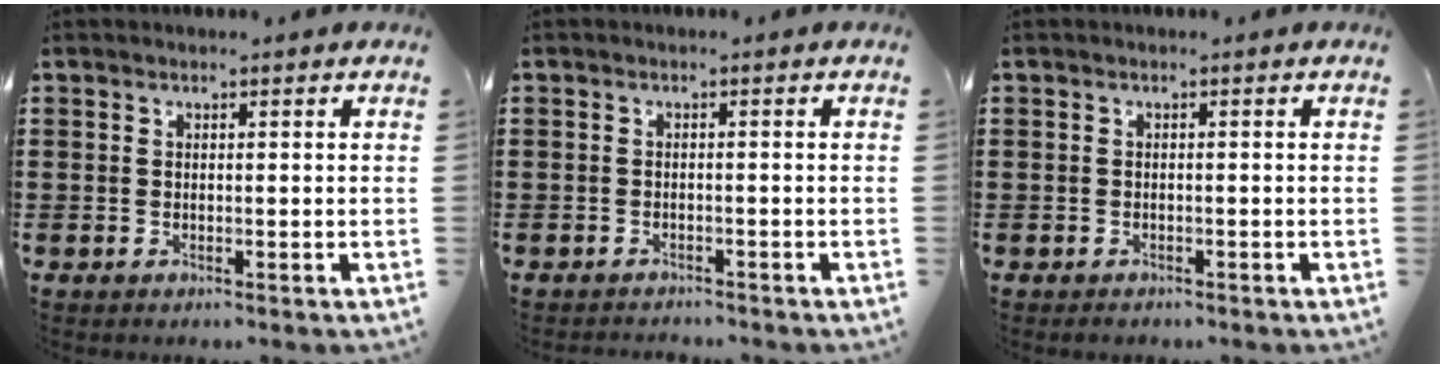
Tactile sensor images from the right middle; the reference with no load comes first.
{"total": 1.0, "force": [-1.0, 0.1, -0.1], "torque": [-0.001, 0.003, -0.023]}
{"total": 0.5, "force": [-0.5, 0.1, 0.1], "torque": [-0.003, -0.001, -0.010]}